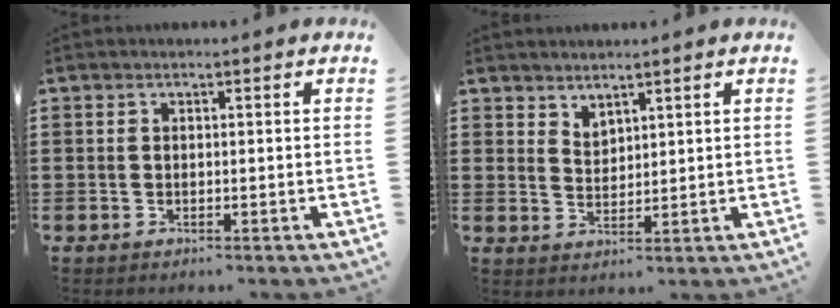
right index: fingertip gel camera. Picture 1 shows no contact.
{"total": 2.2, "force": [2.1, 0.4, -0.4], "torque": [0.002, -0.002, 0.042]}